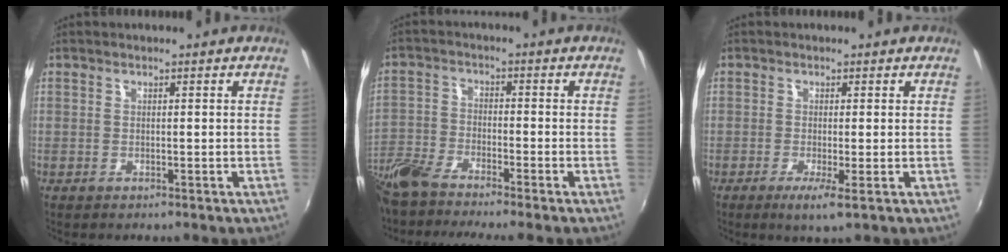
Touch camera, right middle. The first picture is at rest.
{"total": 10.2, "force": [-9.0, 0.9, 4.6], "torque": [-0.121, -0.020, -0.180]}
{"total": 3.0, "force": [-1.2, -0.3, 2.8], "torque": [-0.061, -0.011, -0.022]}